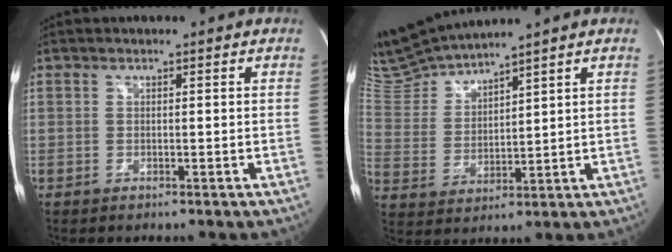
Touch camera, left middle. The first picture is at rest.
{"total": 8.9, "force": [8.8, -1.0, 1.5], "torque": [-0.056, 0.001, 0.195]}